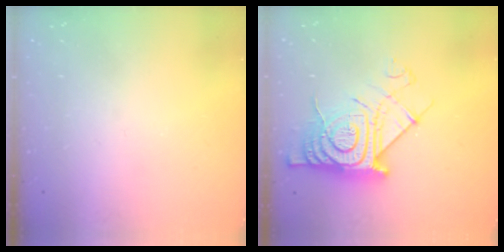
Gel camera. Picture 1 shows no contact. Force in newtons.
{"total": 18.1, "press": 18.0, "slide": 1.3}